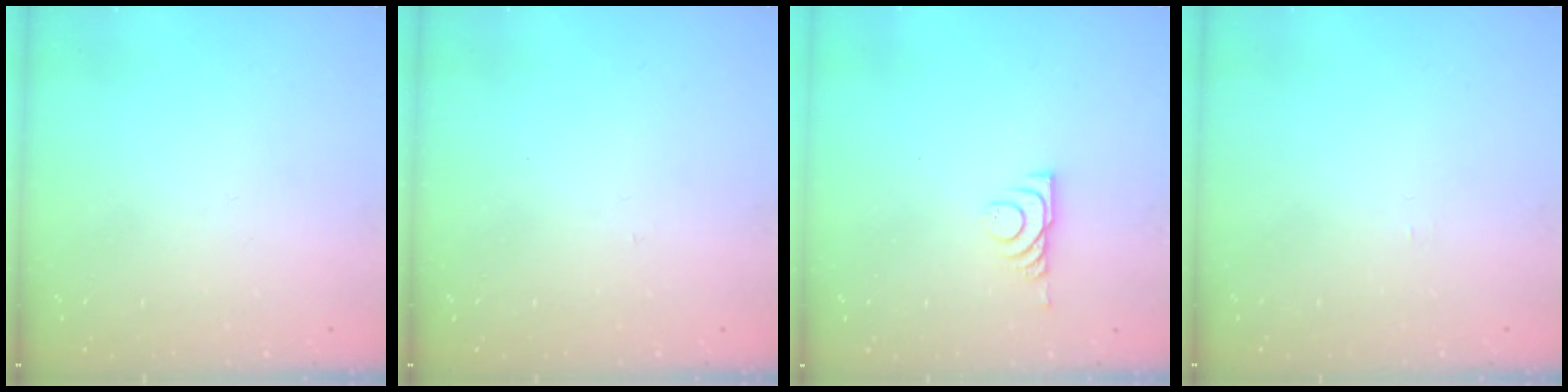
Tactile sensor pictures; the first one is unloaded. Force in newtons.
{"total": 2.7, "press": 2.7, "slide": 0.3}
{"total": 5.8, "press": 5.7, "slide": 0.8}
{"total": 3.5, "press": 3.5, "slide": 0.4}